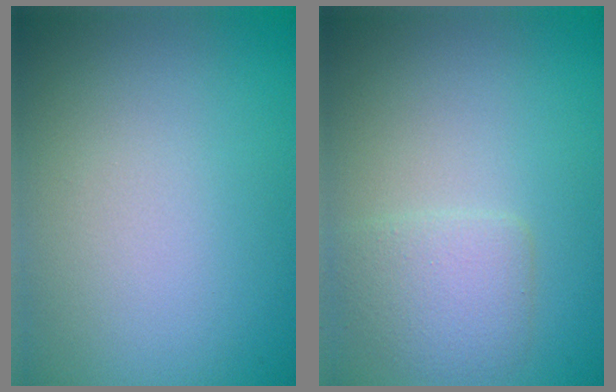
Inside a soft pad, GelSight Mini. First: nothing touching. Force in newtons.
{"total": 2.4, "press": 2.4, "slide": 0.2}